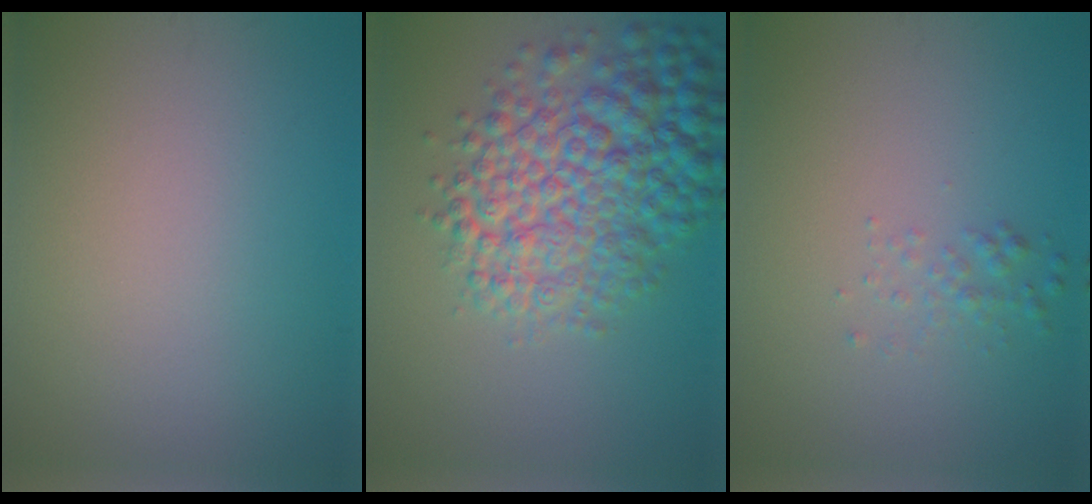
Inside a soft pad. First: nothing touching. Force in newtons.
{"total": 9.0, "press": 9.0, "slide": 0.2}
{"total": 1.1, "press": 1.1, "slide": 0.0}